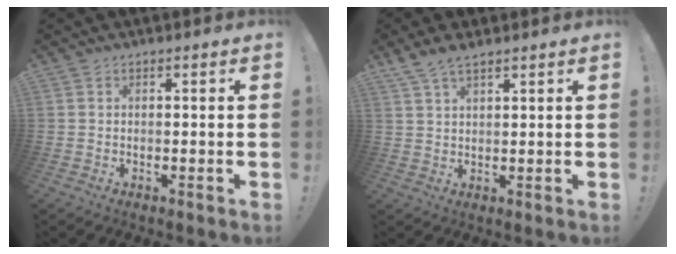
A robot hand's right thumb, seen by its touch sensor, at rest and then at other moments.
{"total": 4.8, "force": [3.9, 1.3, 2.5], "torque": [-0.048, -0.016, 0.073]}